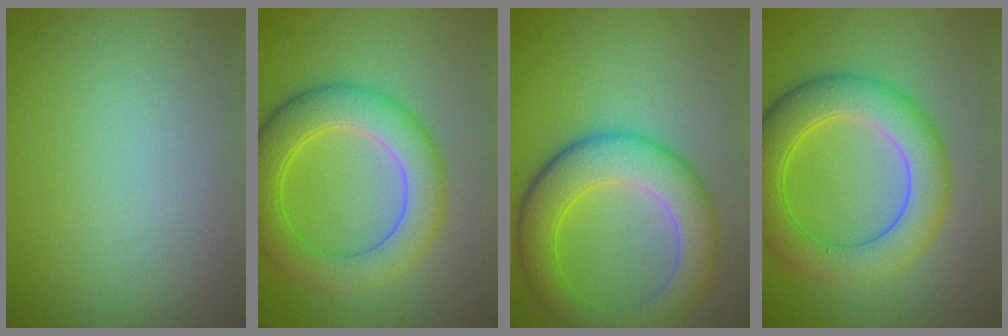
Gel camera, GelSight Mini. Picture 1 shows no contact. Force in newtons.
{"total": 6.4, "press": 6.4, "slide": 0.0}
{"total": 6.9, "press": 6.9, "slide": 0.2}
{"total": 6.7, "press": 6.7, "slide": 0.2}